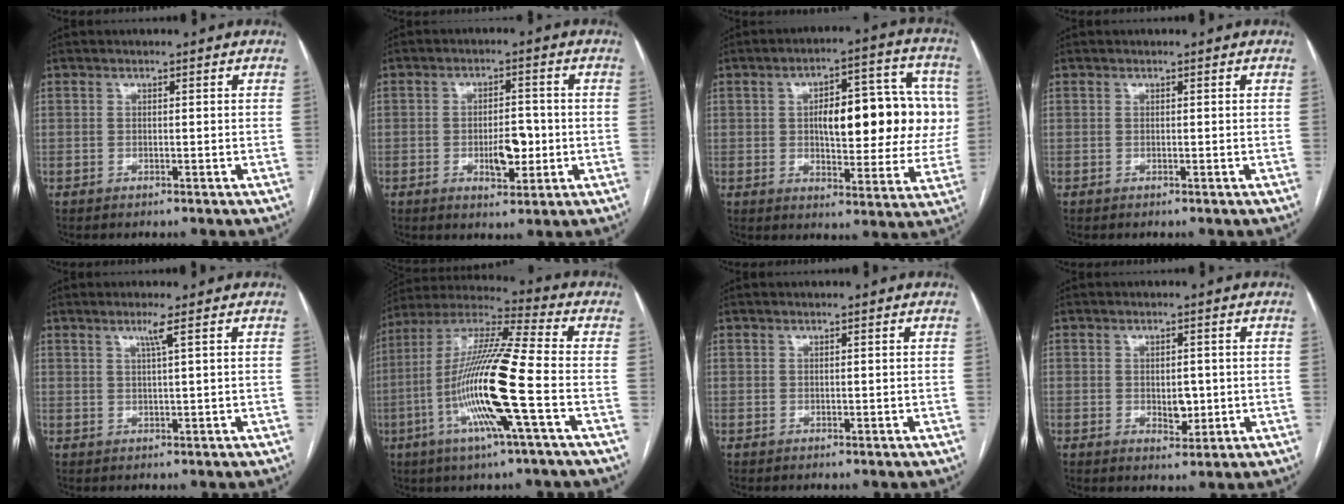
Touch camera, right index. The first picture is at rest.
{"total": 5.9, "force": [-1.3, 2.5, 5.2], "torque": [-0.081, 0.002, -0.014]}
{"total": 17.0, "force": [2.2, 6.8, 15.4], "torque": [-0.193, 0.039, 0.037]}
{"total": 0.0}
{"total": 2.0, "force": [1.2, -0.7, 1.5], "torque": [-0.031, -0.006, 0.024]}
{"total": 17.8, "force": [-4.8, 0.0, 17.1], "torque": [-0.343, -0.009, -0.101]}
{"total": 0.0}
{"total": 3.6, "force": [-0.3, 2.1, 2.9], "torque": [-0.040, -0.003, 0.003]}